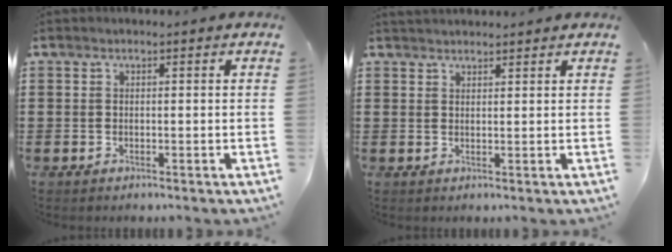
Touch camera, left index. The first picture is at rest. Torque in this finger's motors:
{"motor_torque": [-0.08, 0.42, 0.06, 0.02]}